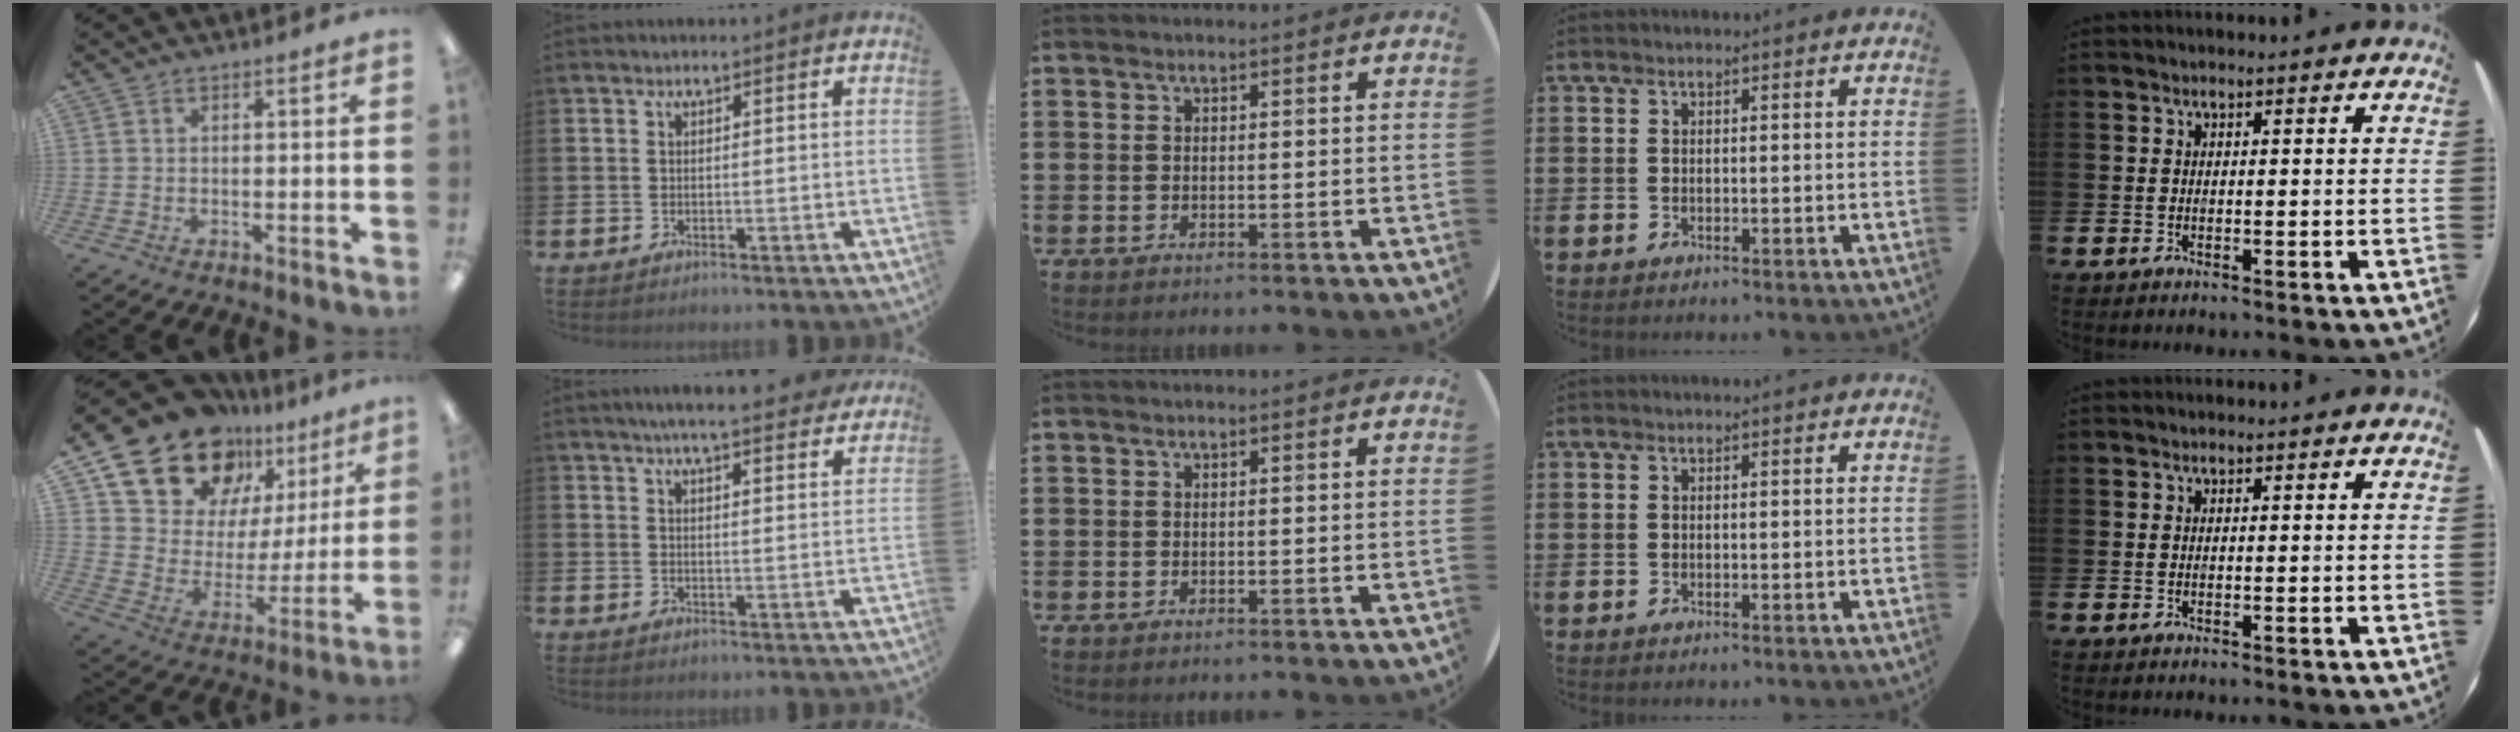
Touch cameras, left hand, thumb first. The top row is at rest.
{"thumb": {"total": 18.8, "force": [15.2, 9.7, 5.3], "torque": [-0.118, -0.116, 0.281]}, "index": {"total": 5.5, "force": [5.3, 0.0, 1.6], "torque": [-0.035, -0.026, 0.092]}}